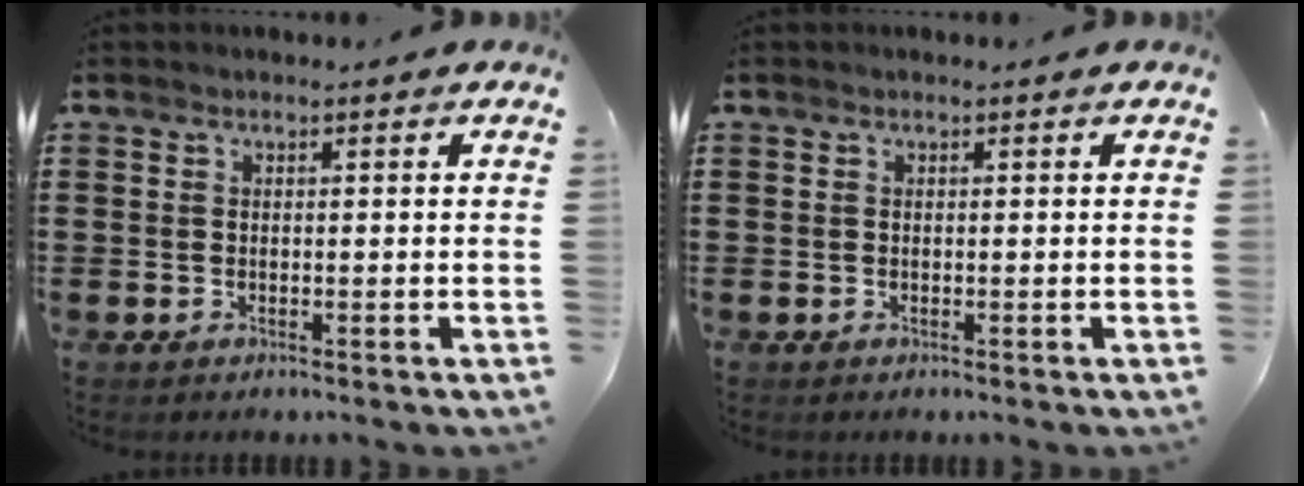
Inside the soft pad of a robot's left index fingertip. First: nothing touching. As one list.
[{"total": 0.0}]